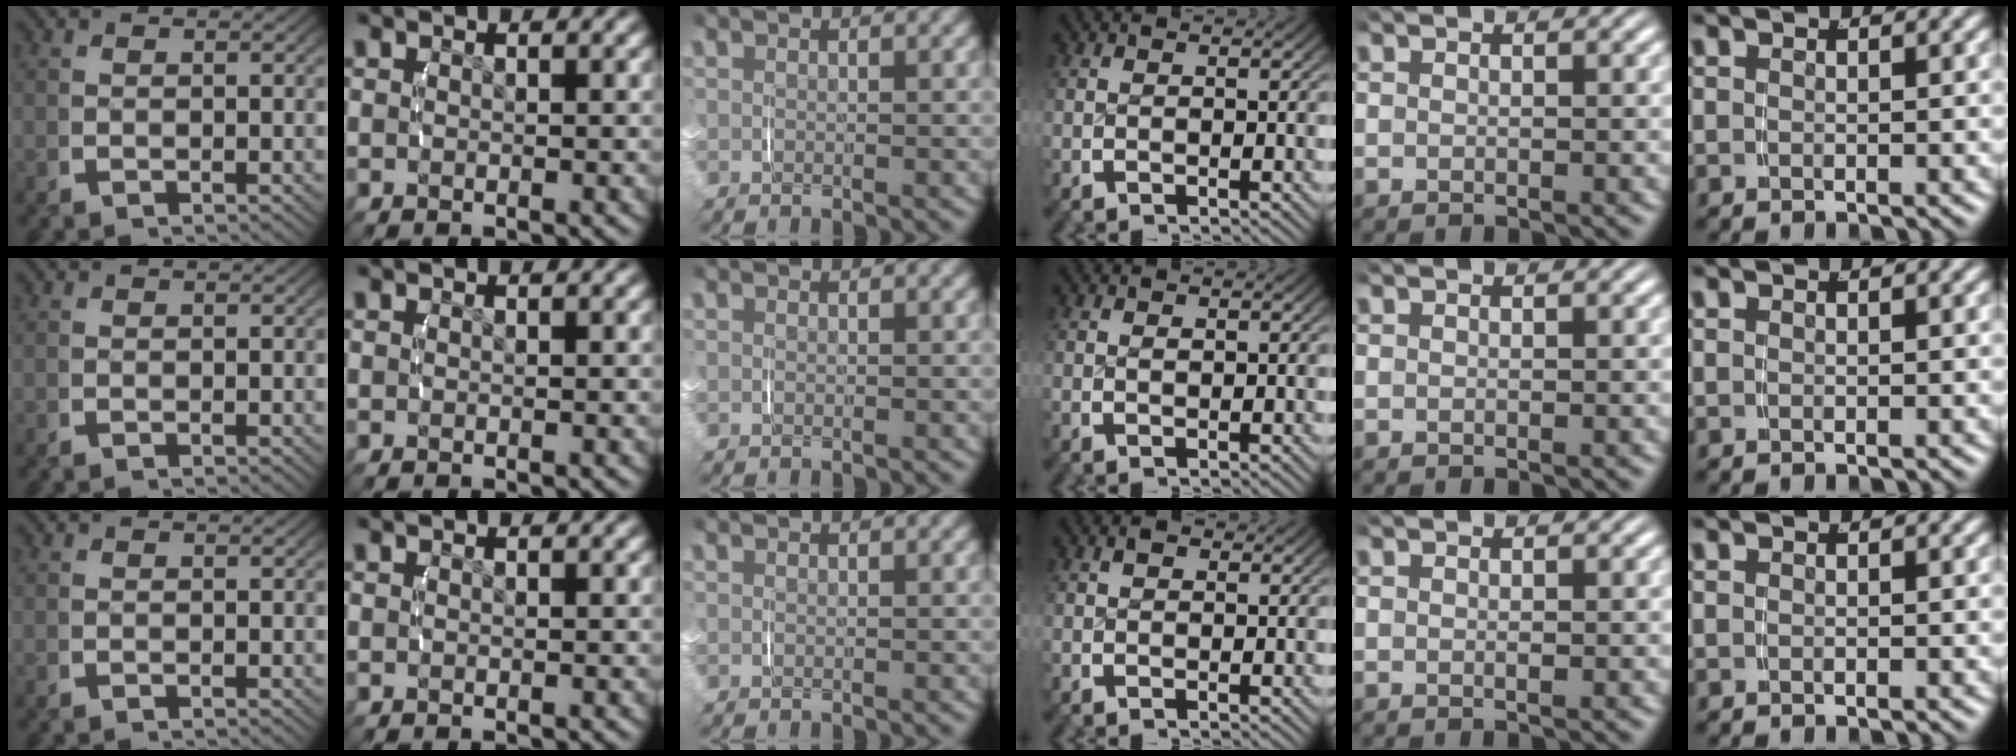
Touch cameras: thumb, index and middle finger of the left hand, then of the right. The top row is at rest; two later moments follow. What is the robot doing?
{"motion": "lift_and_place", "object": "small bumper sticker"}